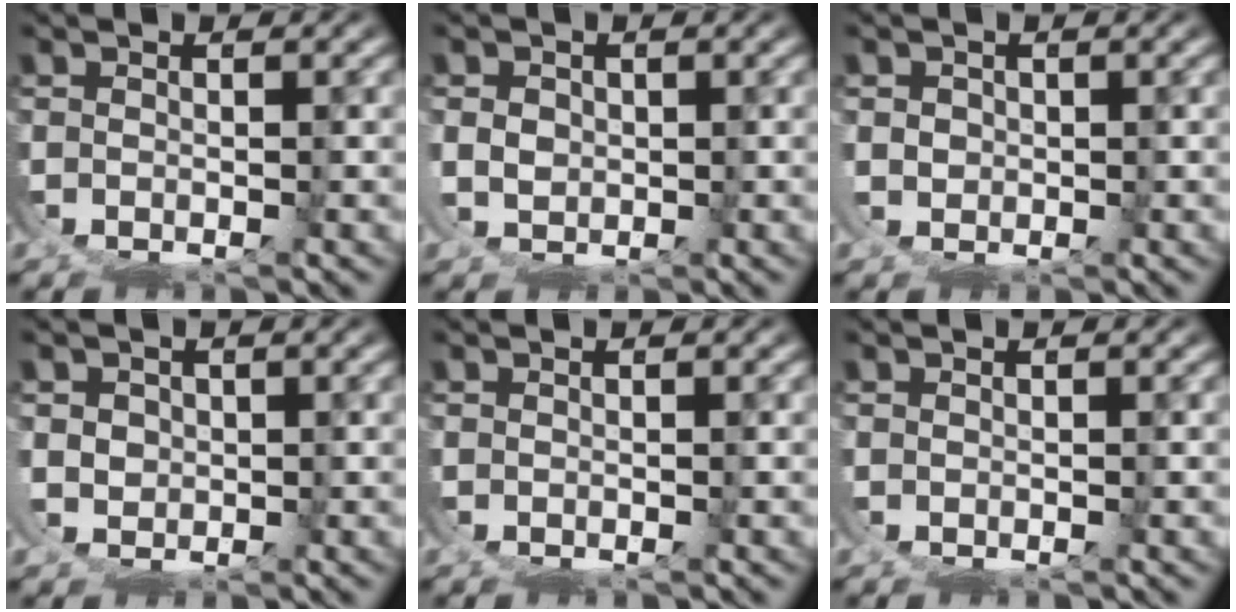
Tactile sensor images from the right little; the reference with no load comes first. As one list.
[{"total": 1.3, "force": [0.6, 0.6, 1.0], "torque": [-0.024, -0.010, 0.021]}, {"total": 1.1, "force": [0.7, 0.5, 0.8], "torque": [-0.025, -0.006, 0.019]}, {"total": 1.8, "force": [0.8, 1.1, 1.1], "torque": [-0.030, -0.010, 0.024]}, {"total": 0.0}, {"total": 0.7, "force": [0.7, -0.3, 0.2], "torque": [-0.006, 0.004, 0.012]}]